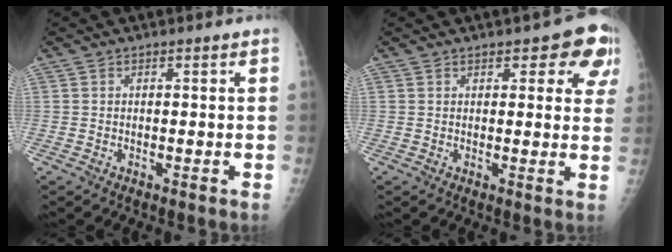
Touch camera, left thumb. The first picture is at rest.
{"total": 7.9, "force": [4.1, 3.7, 5.6], "torque": [-0.020, -0.010, 0.040]}